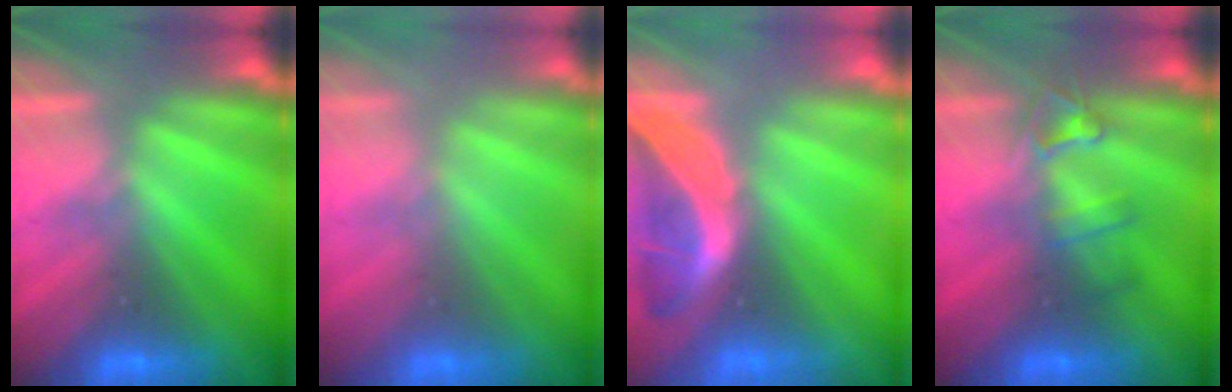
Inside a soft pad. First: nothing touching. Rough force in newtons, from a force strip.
{"total": 2.9}
{"total": 1.8}
{"total": 2.4}